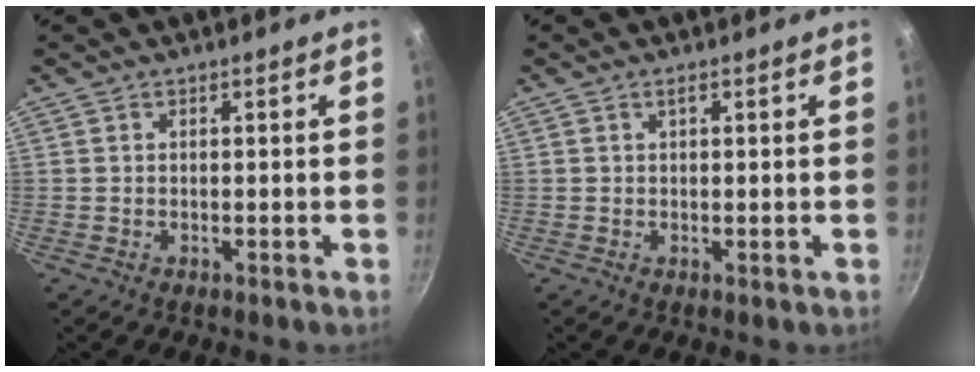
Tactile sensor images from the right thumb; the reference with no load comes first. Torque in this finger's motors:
{"motor_torque": [-0.32, -0.43, 0.25, -0.07, 0.01]}